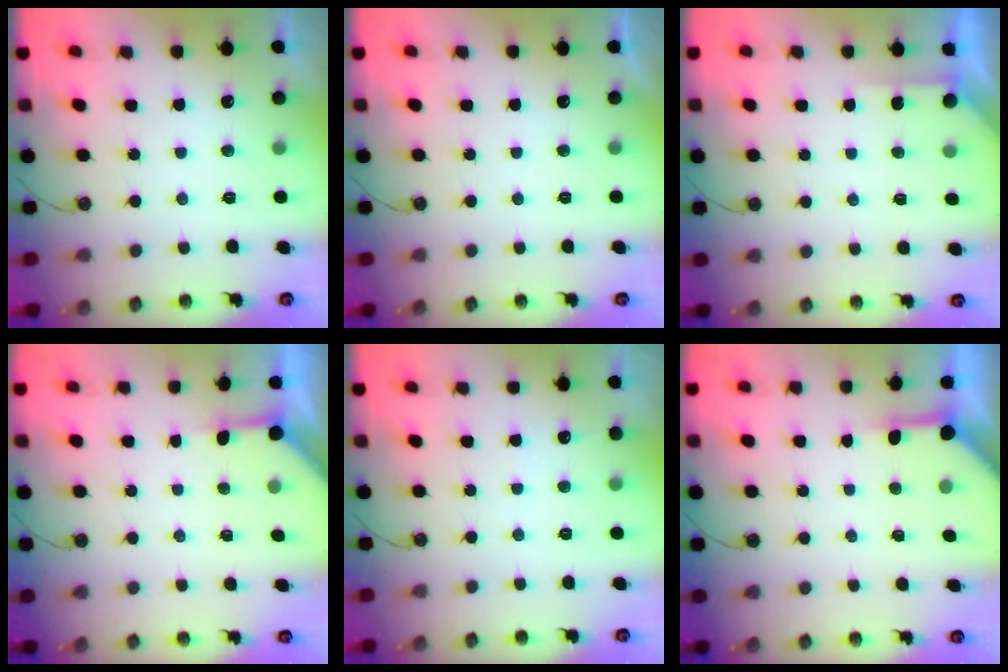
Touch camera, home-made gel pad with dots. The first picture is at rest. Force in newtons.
{"total": 0.0}
{"total": 2.8, "press": 2.8, "slide": 0.2}
{"total": 3.9, "press": 3.8, "slide": 0.5}
{"total": 2.5, "press": 2.4, "slide": 0.4}
{"total": 3.9, "press": 3.8, "slide": 0.5}